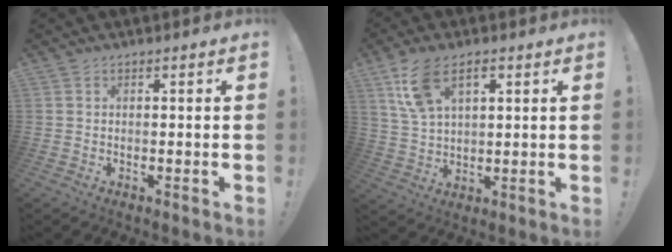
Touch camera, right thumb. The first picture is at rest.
{"total": 10.4, "force": [5.2, 5.6, 7.0], "torque": [-0.124, -0.009, 0.097]}